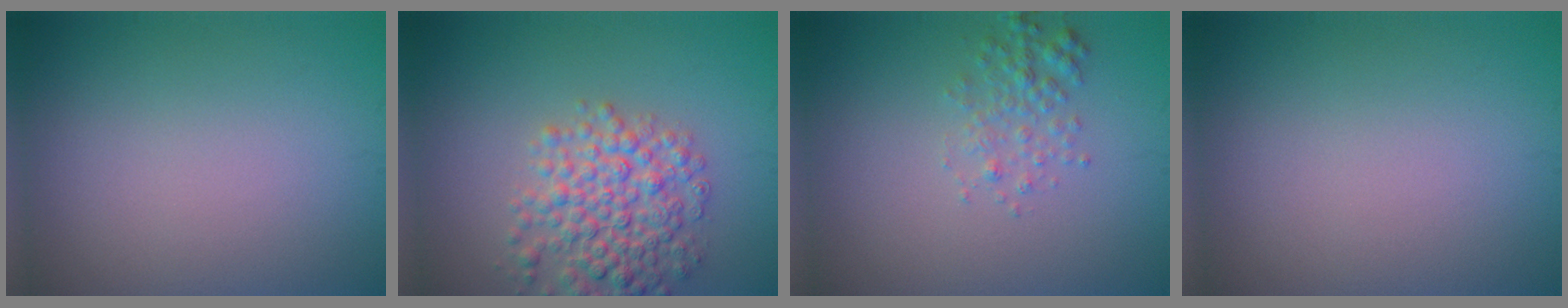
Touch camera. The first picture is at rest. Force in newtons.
{"total": 5.6, "press": 5.6, "slide": 0.2}
{"total": 2.0, "press": 2.0, "slide": 0.1}
{"total": 0.0}